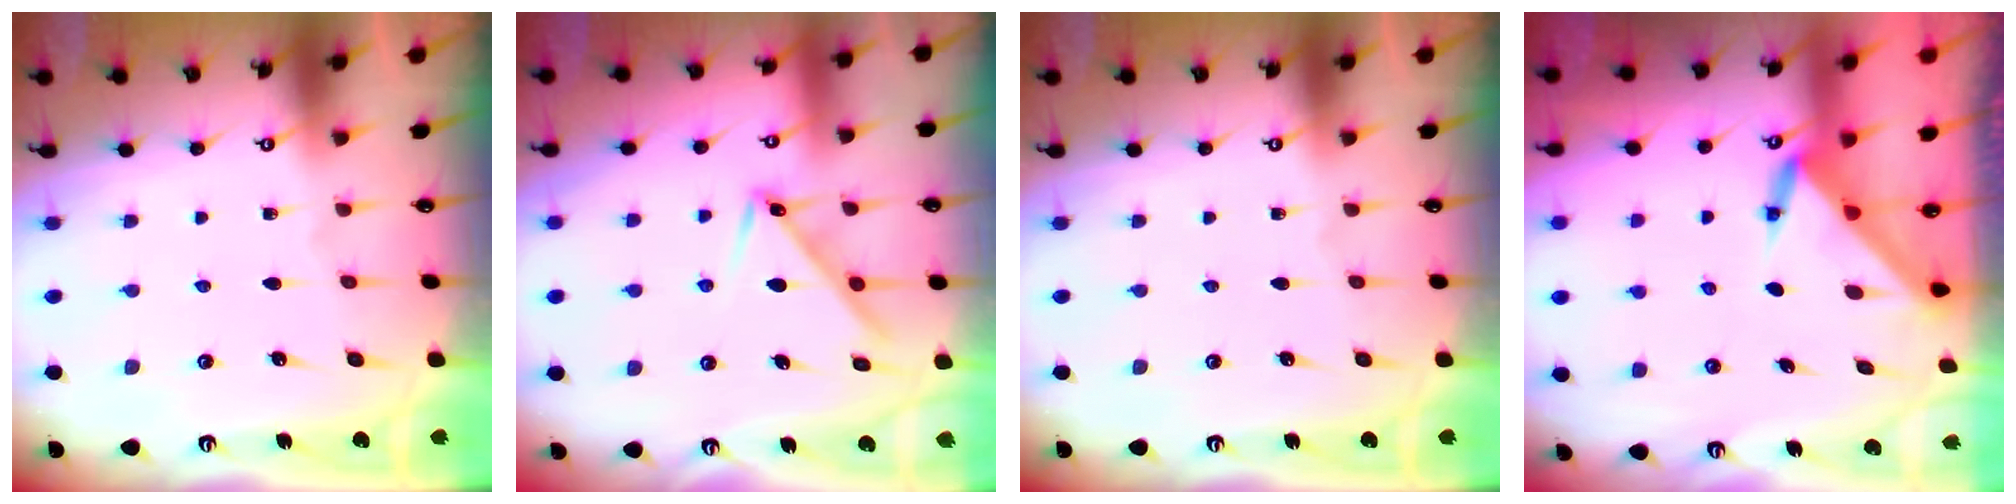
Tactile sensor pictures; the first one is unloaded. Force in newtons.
{"total": 9.2, "press": 9.2, "slide": 0.6}
{"total": 0.0}
{"total": 3.2, "press": 3.2, "slide": 0.1}